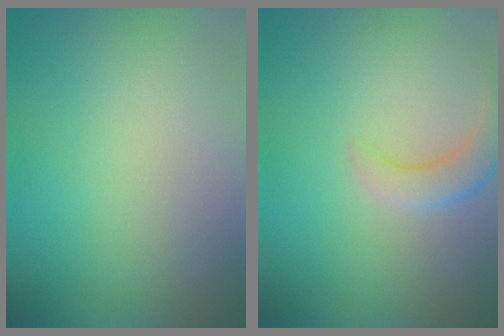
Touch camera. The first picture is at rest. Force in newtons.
{"total": 2.9, "press": 2.8, "slide": 0.3}